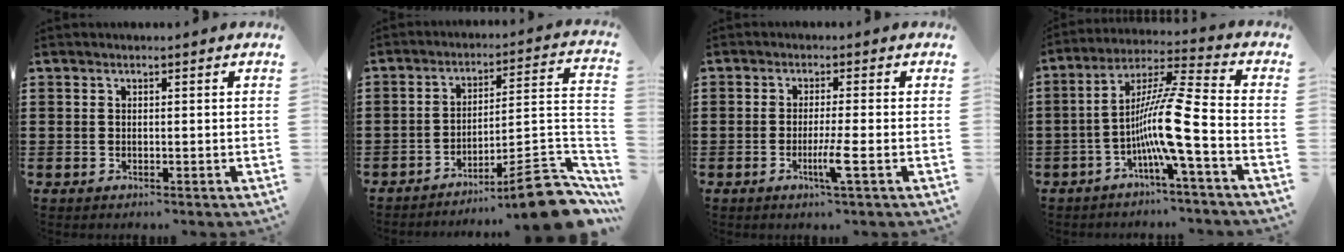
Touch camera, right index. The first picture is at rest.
{"total": 10.9, "force": [-8.3, 1.1, 7.0], "torque": [-0.088, 0.015, -0.153]}
{"total": 4.1, "force": [-1.5, -0.3, 3.8], "torque": [-0.071, -0.017, -0.030]}
{"total": 10.9, "force": [-4.1, -0.7, 10.1], "torque": [-0.204, -0.016, -0.089]}